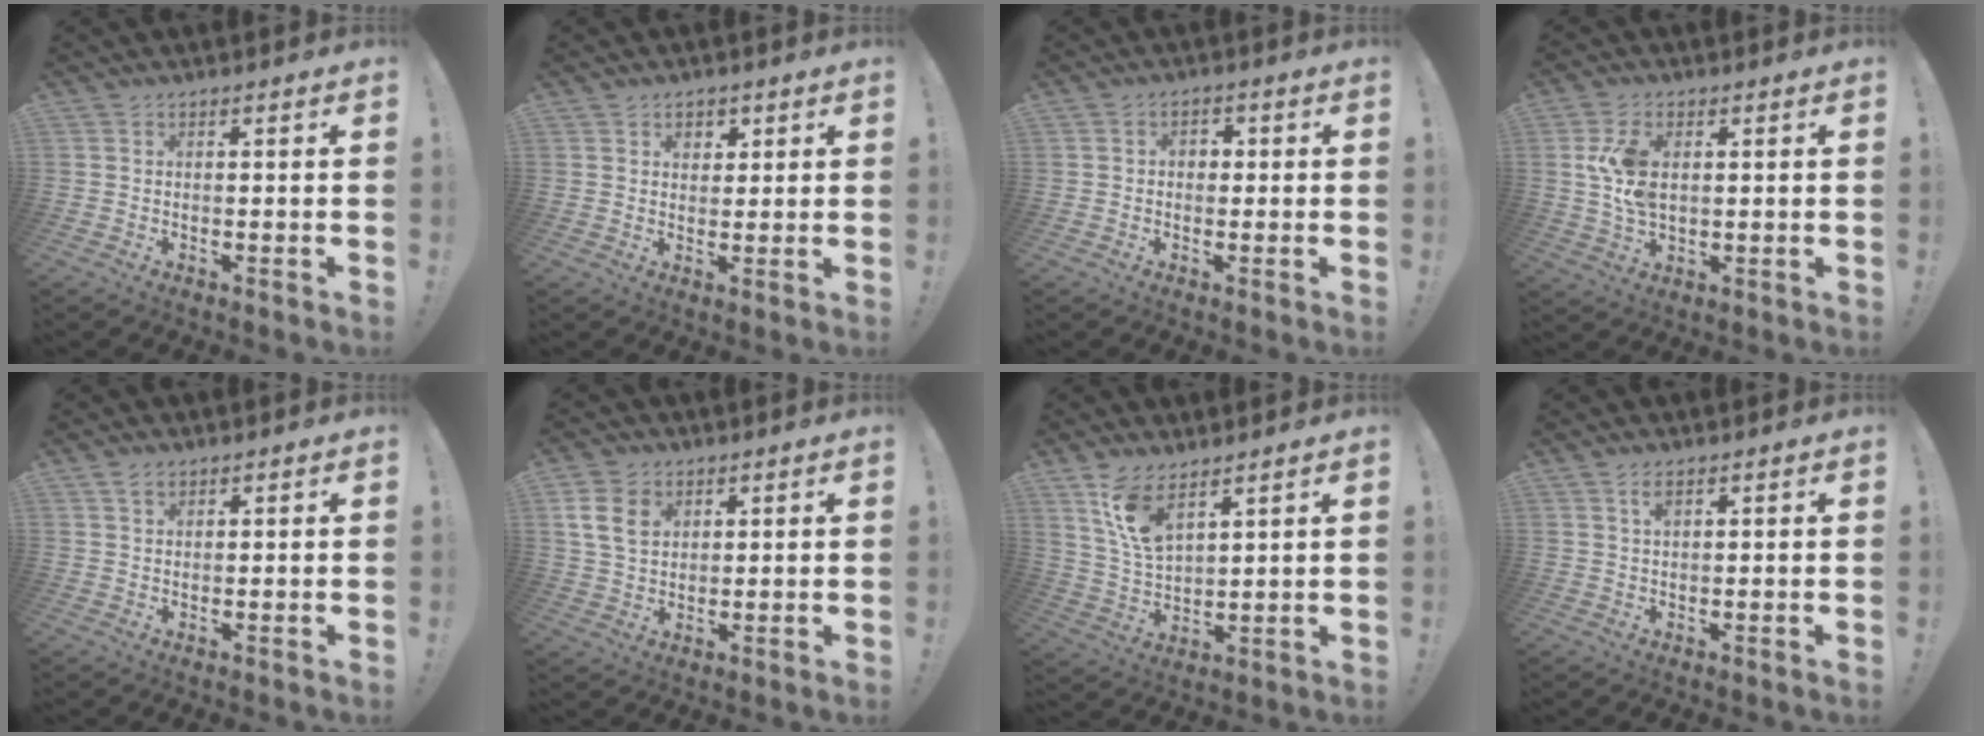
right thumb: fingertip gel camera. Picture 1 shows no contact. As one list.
[{"total": 3.4, "force": [1.9, 2.6, 1.2], "torque": [-0.002, -0.010, 0.029]}, {"total": 2.3, "force": [-0.3, 1.7, 1.4], "torque": [-0.019, 0.001, -0.010]}, {"total": 8.9, "force": [1.7, 5.2, 7.0], "torque": [-0.125, -0.005, 0.030]}, {"total": 2.4, "force": [1.6, 1.3, 1.2], "torque": [-0.017, -0.003, 0.028]}, {"total": 9.9, "force": [3.6, 7.4, 5.5], "torque": [-0.097, -0.001, 0.073]}, {"total": 10.5, "force": [7.0, 4.6, 6.4], "torque": [-0.124, -0.030, 0.135]}, {"total": 2.6, "force": [1.5, 0.9, 1.9], "torque": [-0.024, -0.005, 0.024]}]